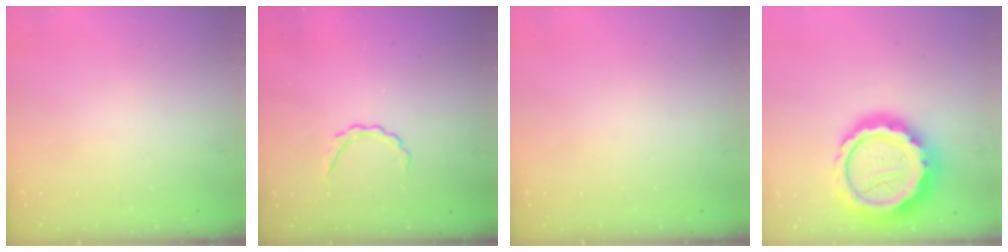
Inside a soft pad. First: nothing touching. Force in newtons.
{"total": 2.8, "press": 2.6, "slide": 0.8}
{"total": 0.0}
{"total": 25.8, "press": 25.4, "slide": 4.7}